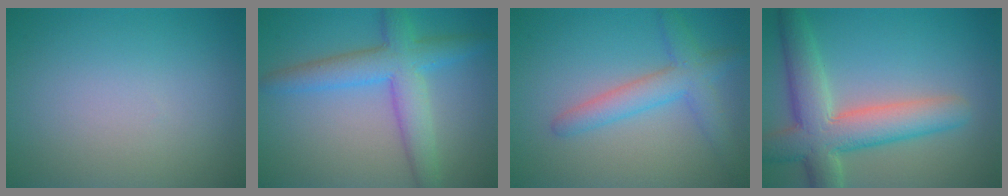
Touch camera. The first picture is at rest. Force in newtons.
{"total": 5.6, "press": 5.6, "slide": 0.3}
{"total": 3.9, "press": 3.8, "slide": 0.1}
{"total": 7.6, "press": 7.6, "slide": 0.6}